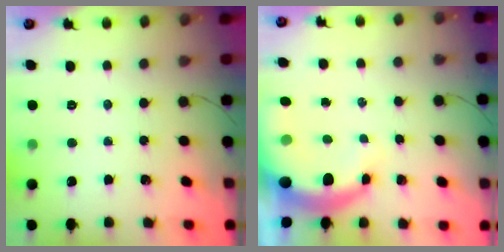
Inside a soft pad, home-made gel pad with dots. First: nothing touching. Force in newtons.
{"total": 9.4, "press": 9.2, "slide": 2.1}